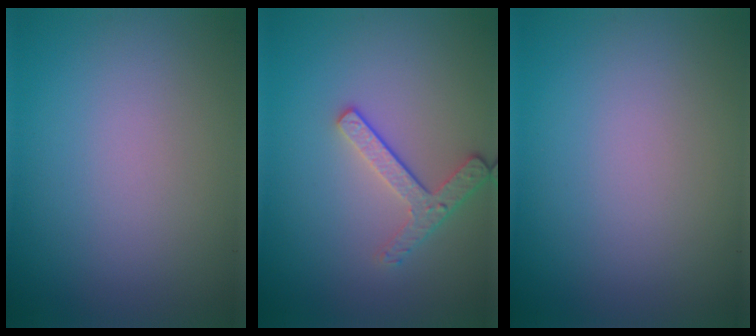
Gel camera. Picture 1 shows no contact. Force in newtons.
{"total": 2.6, "press": 2.2, "slide": 1.3}
{"total": 0.0}